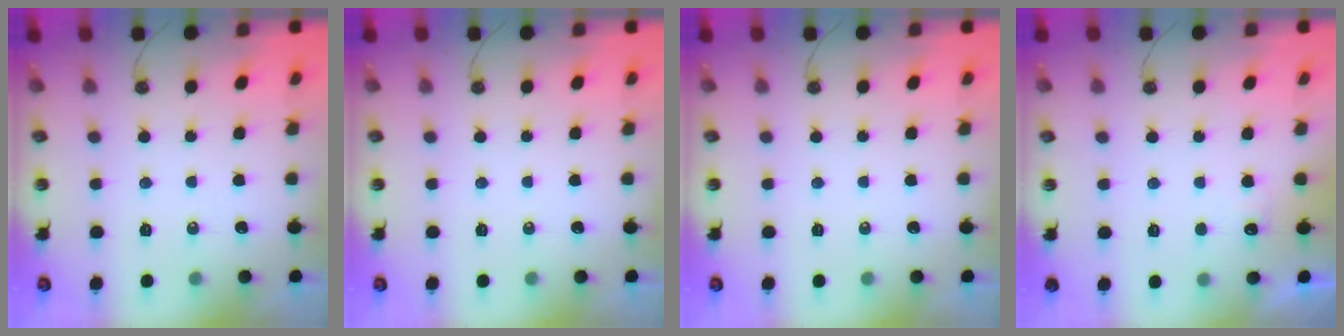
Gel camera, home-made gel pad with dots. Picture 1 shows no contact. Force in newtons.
{"total": 0.0}
{"total": 0.0}
{"total": 3.0, "press": 2.8, "slide": 1.0}